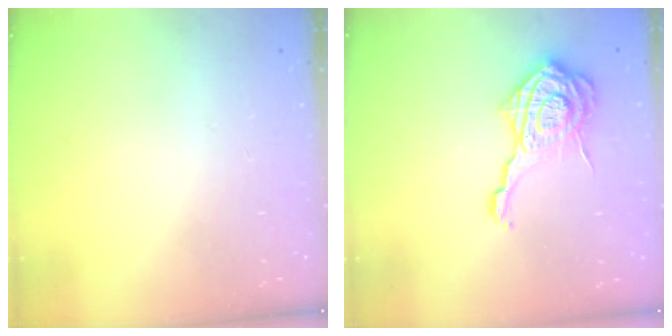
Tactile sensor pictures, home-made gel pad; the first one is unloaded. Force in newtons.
{"total": 14.0, "press": 14.0, "slide": 1.0}